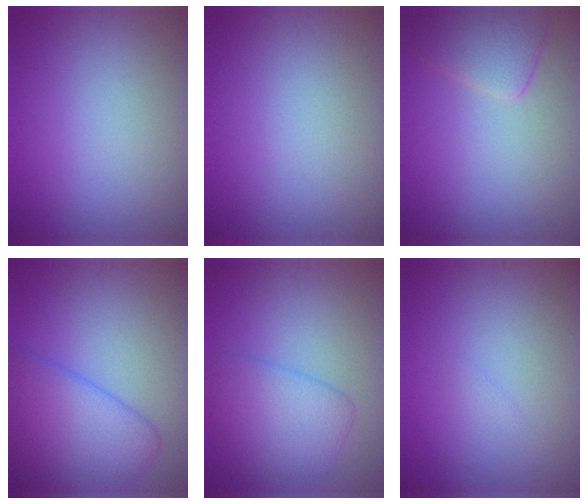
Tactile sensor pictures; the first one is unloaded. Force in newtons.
{"total": 0.0}
{"total": 3.2, "press": 3.2, "slide": 0.3}
{"total": 6.5, "press": 6.5, "slide": 0.5}
{"total": 4.9, "press": 4.9, "slide": 0.1}
{"total": 0.5, "press": 0.5, "slide": 0.1}